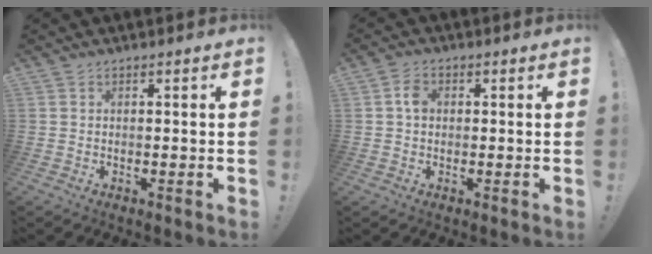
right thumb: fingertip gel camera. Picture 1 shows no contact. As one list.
[{"total": 3.7, "force": [0.3, 2.8, 2.4], "torque": [-0.031, 0.003, 0.002]}]